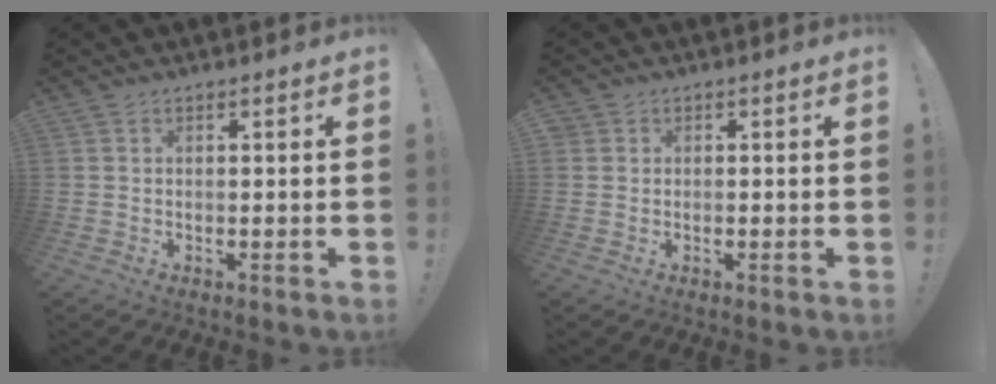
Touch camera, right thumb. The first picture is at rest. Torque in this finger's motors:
{"motor_torque": [0.02, -0.11, -0.03, 0.01, 0.03]}